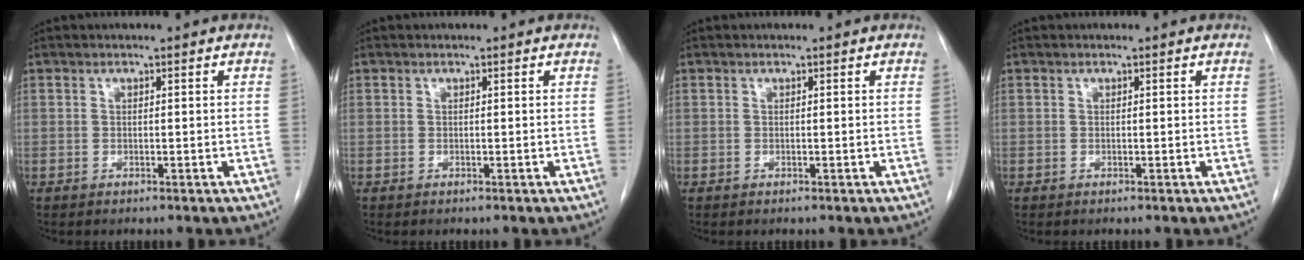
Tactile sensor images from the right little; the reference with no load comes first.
{"total": 0.0}
{"total": 0.0}
{"total": 0.0}